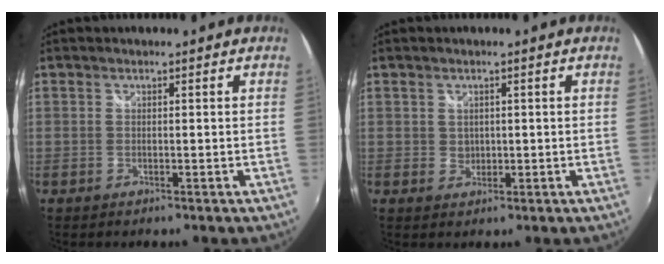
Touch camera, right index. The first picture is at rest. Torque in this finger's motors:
{"motor_torque": [0.06, 0.06, 0.07, 0.01]}